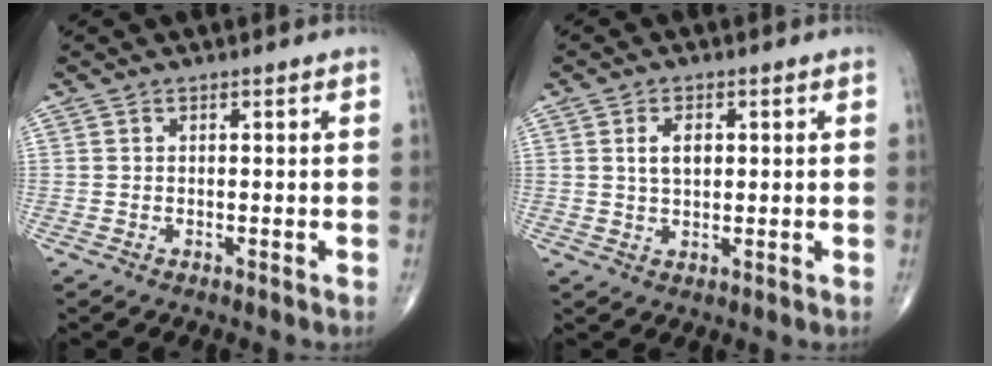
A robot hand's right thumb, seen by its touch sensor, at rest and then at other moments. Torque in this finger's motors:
{"motor_torque": [-0.65, 0.65, 0.18, 0.13, 0.04]}